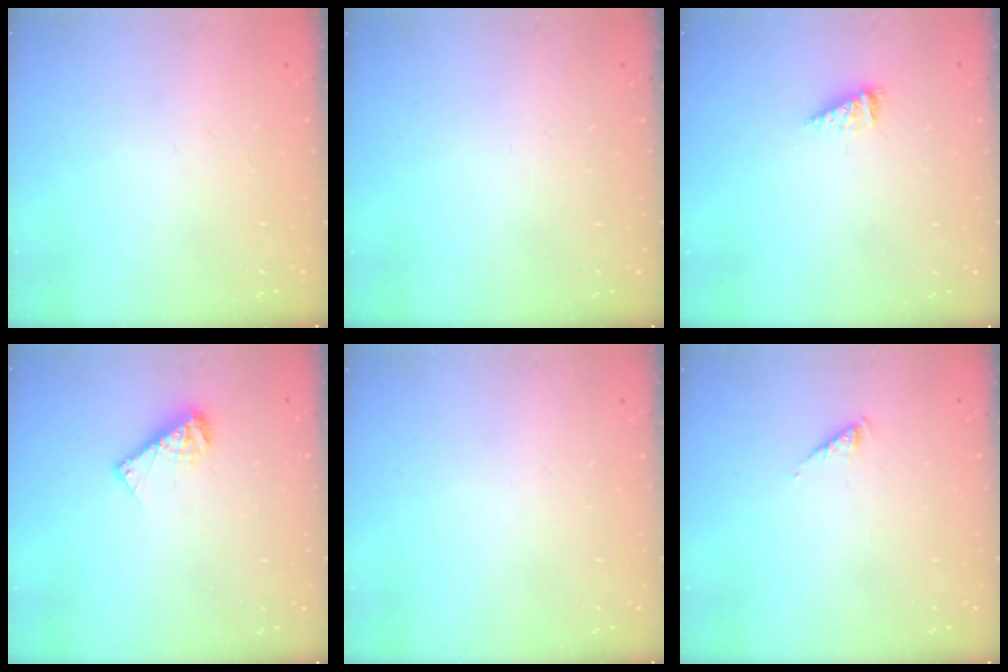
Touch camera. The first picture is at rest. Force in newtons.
{"total": 0.0}
{"total": 3.1, "press": 3.1, "slide": 0.3}
{"total": 6.6, "press": 6.5, "slide": 0.5}
{"total": 0.0}
{"total": 1.7, "press": 1.6, "slide": 0.4}